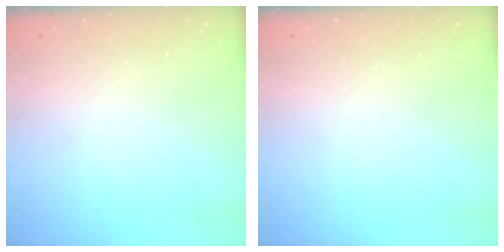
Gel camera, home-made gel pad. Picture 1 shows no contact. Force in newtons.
{"total": 0.0}